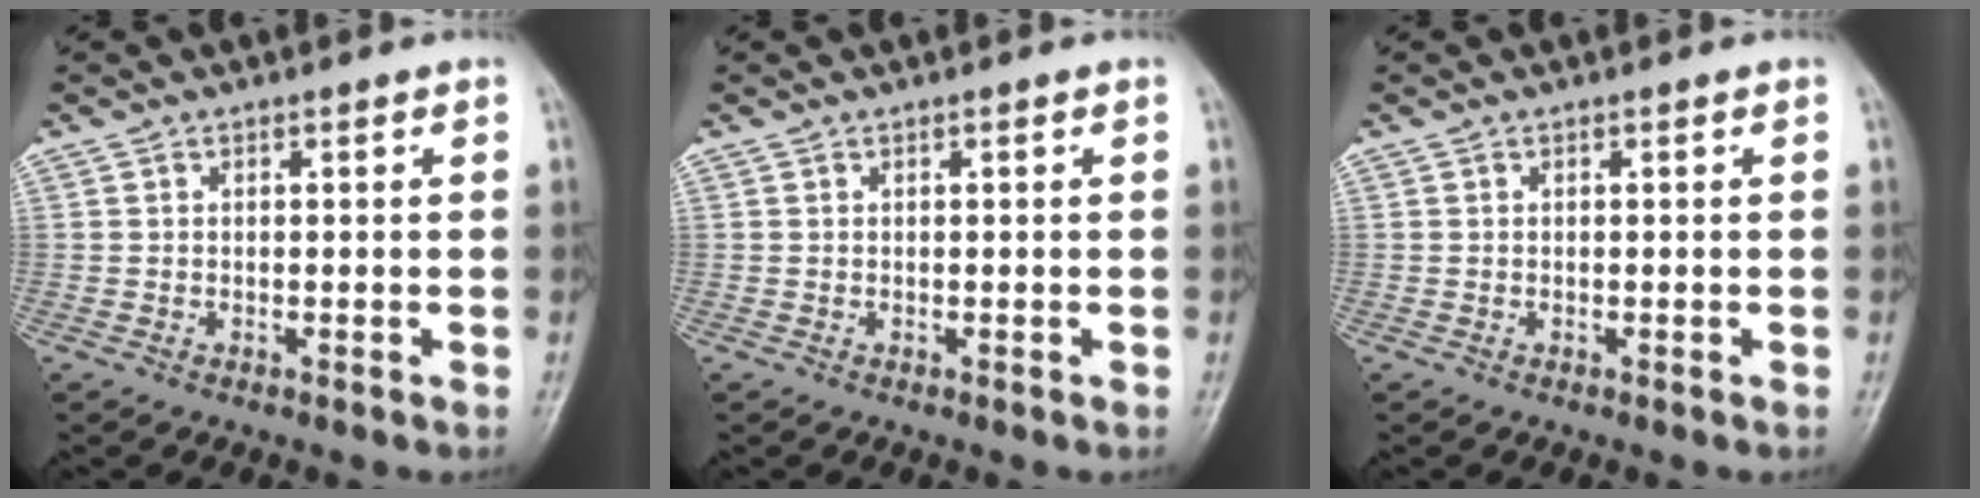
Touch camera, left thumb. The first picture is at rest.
{"total": 0.0}
{"total": 0.0}